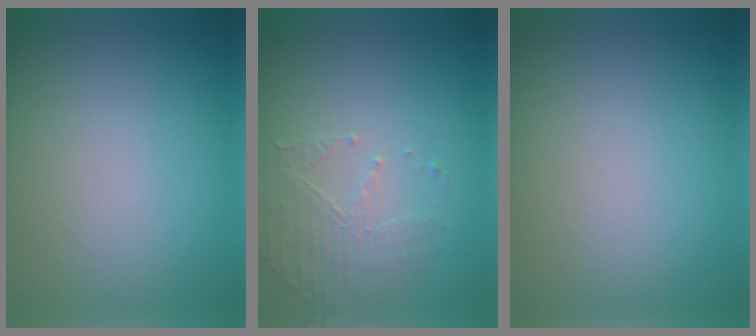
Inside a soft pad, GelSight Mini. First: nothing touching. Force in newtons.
{"total": 1.8, "press": 1.1, "slide": 1.4}
{"total": 0.0}